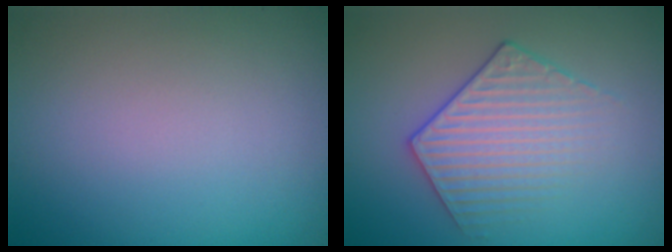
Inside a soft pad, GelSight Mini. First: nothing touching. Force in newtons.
{"total": 3.4, "press": 3.2, "slide": 1.2}